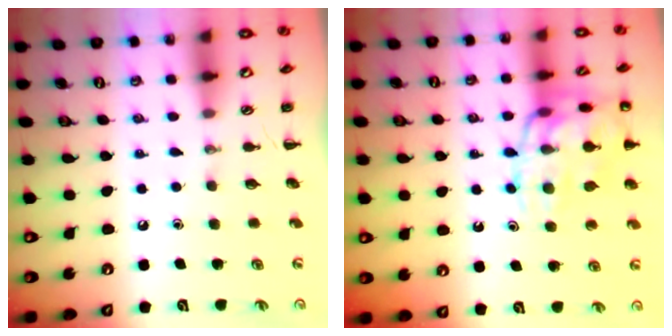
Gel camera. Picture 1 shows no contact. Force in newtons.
{"total": 17.7, "press": 17.6, "slide": 1.9}